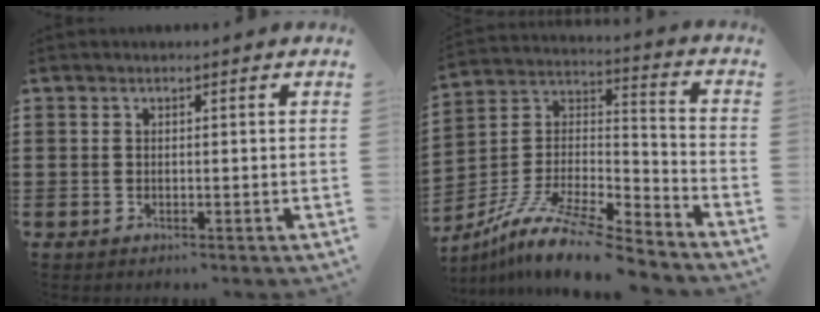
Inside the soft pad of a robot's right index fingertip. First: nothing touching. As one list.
[{"total": 11.1, "force": [-9.4, 0.9, 5.8], "torque": [-0.116, 0.010, -0.190]}]